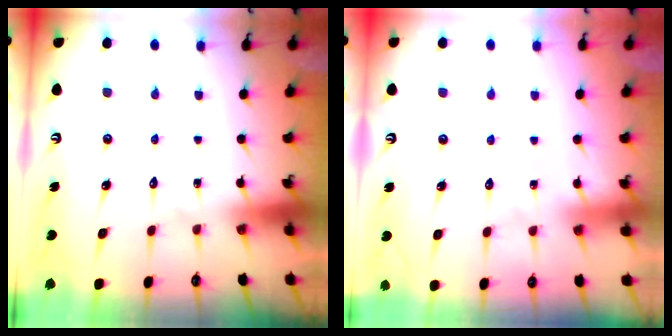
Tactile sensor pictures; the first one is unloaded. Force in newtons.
{"total": 2.8, "press": 2.8, "slide": 0.3}